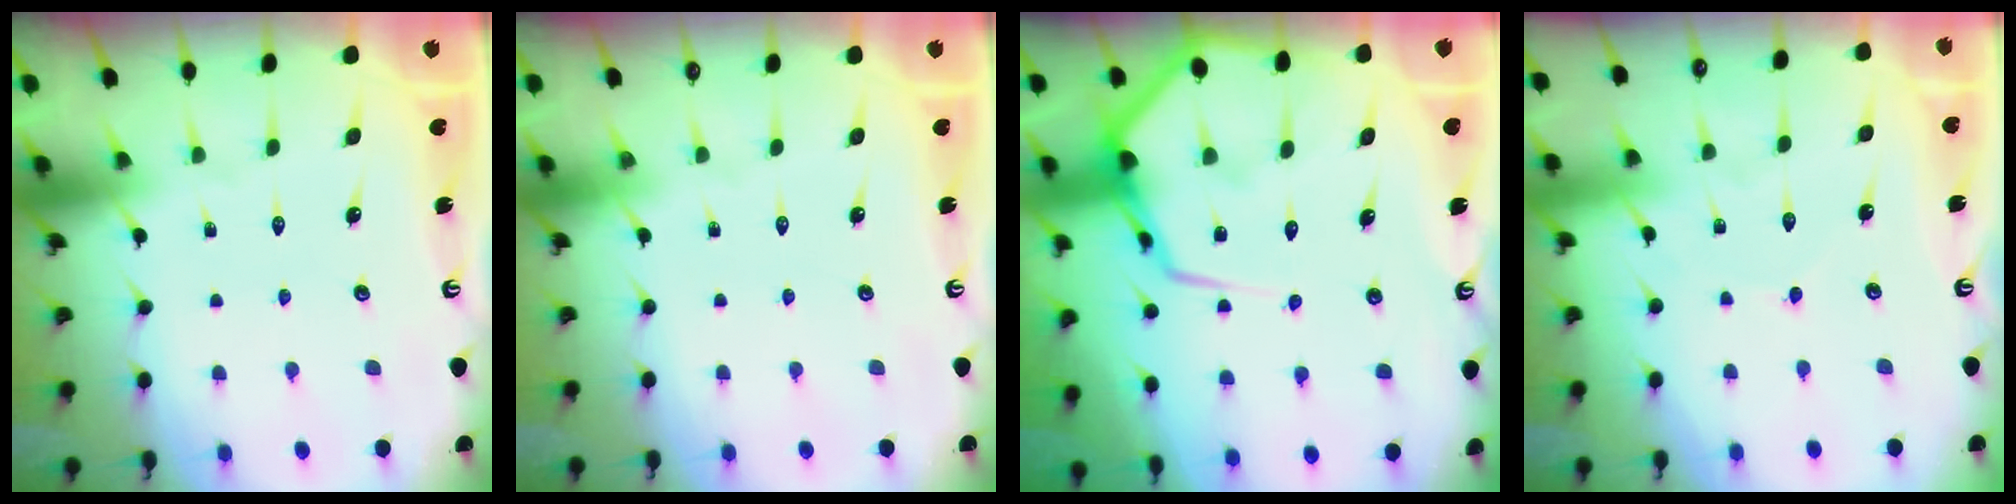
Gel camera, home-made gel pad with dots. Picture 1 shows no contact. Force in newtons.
{"total": 0.0}
{"total": 12.7, "press": 12.7, "slide": 1.3}
{"total": 4.4, "press": 4.4, "slide": 0.0}